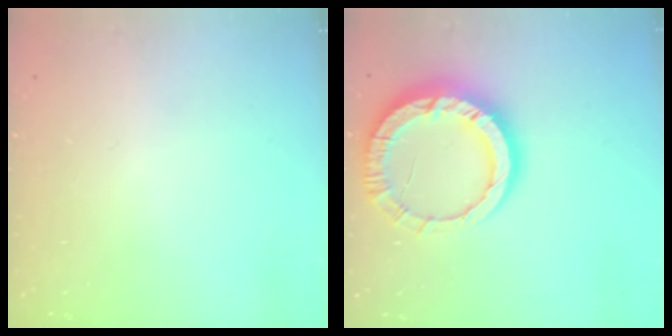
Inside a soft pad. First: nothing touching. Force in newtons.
{"total": 14.6, "press": 14.5, "slide": 1.4}